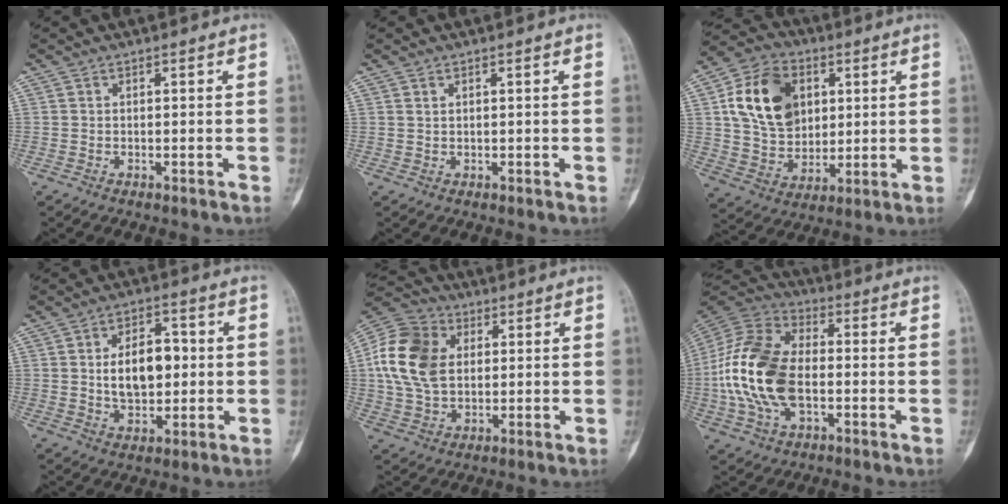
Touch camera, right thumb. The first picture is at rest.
{"total": 0.8, "force": [0.5, 0.6, 0.4], "torque": [-0.003, -0.001, 0.009]}
{"total": 16.8, "force": [4.5, 12.4, 10.3], "torque": [-0.158, -0.004, 0.082]}
{"total": 11.1, "force": [0.8, 6.9, 8.7], "torque": [-0.116, 0.010, 0.018]}
{"total": 15.7, "force": [2.5, 11.4, 10.5], "torque": [-0.195, 0.010, 0.042]}
{"total": 19.6, "force": [-2.4, 12.0, 15.3], "torque": [-0.315, 0.019, -0.047]}